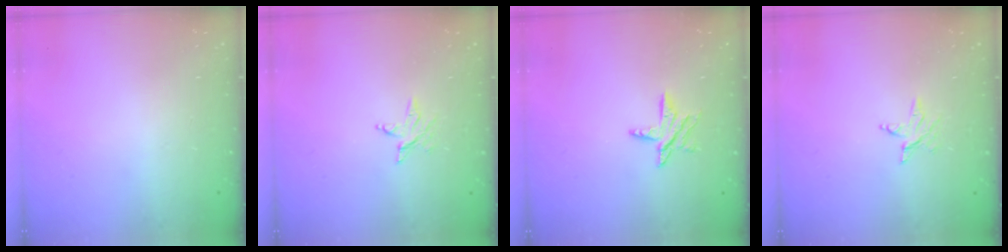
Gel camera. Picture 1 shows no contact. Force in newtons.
{"total": 2.4, "press": 2.4, "slide": 0.3}
{"total": 6.3, "press": 6.3, "slide": 0.4}
{"total": 2.4, "press": 2.4, "slide": 0.3}